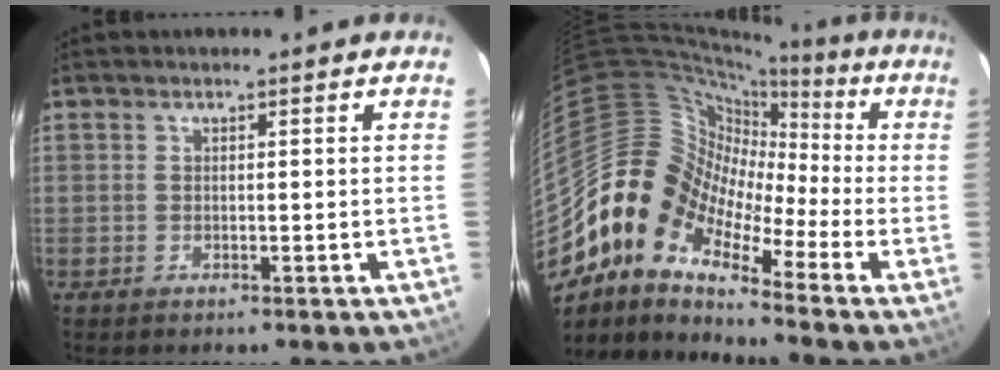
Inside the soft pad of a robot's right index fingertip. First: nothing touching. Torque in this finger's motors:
{"motor_torque": [1.08, -1.06, 0.01, -0.19]}